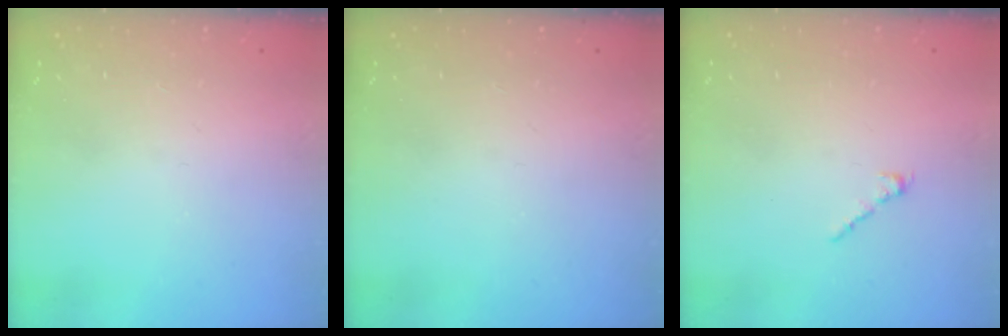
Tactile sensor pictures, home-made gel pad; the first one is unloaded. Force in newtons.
{"total": 0.0}
{"total": 2.1, "press": 2.0, "slide": 0.7}